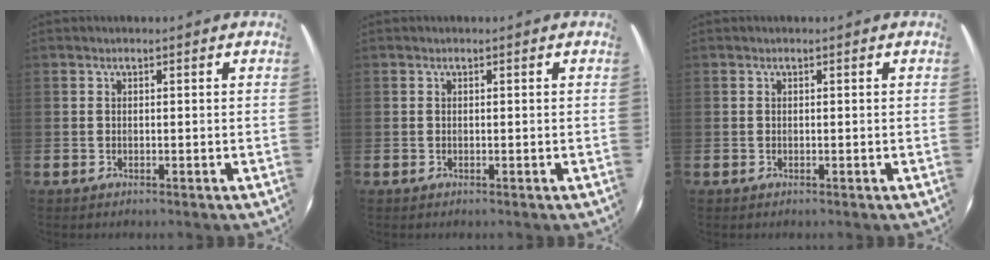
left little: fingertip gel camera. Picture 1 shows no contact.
{"total": 0.0}
{"total": 0.0}